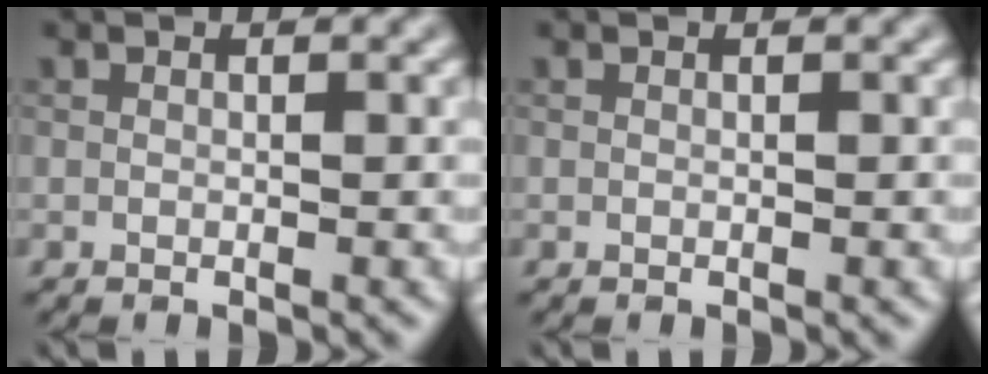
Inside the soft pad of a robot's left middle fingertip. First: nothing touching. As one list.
[{"total": 0.0}]